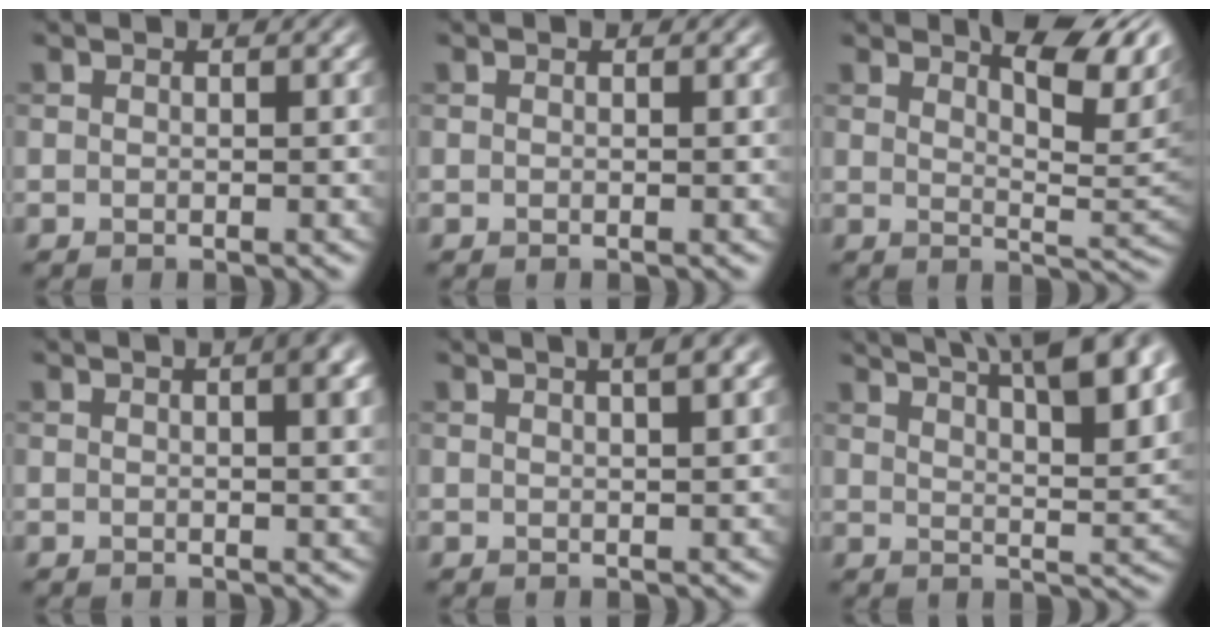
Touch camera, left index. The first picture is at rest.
{"total": 0.0}
{"total": 7.6, "force": [4.4, 2.3, 5.8], "torque": [-0.078, 0.005, 0.070]}
{"total": 5.4, "force": [2.0, 2.0, 4.5], "torque": [-0.029, 0.018, 0.010]}
{"total": 4.6, "force": [2.5, 1.6, 3.5], "torque": [-0.018, 0.017, 0.007]}
{"total": 11.8, "force": [7.3, 3.6, 8.6], "torque": [-0.090, 0.034, 0.079]}